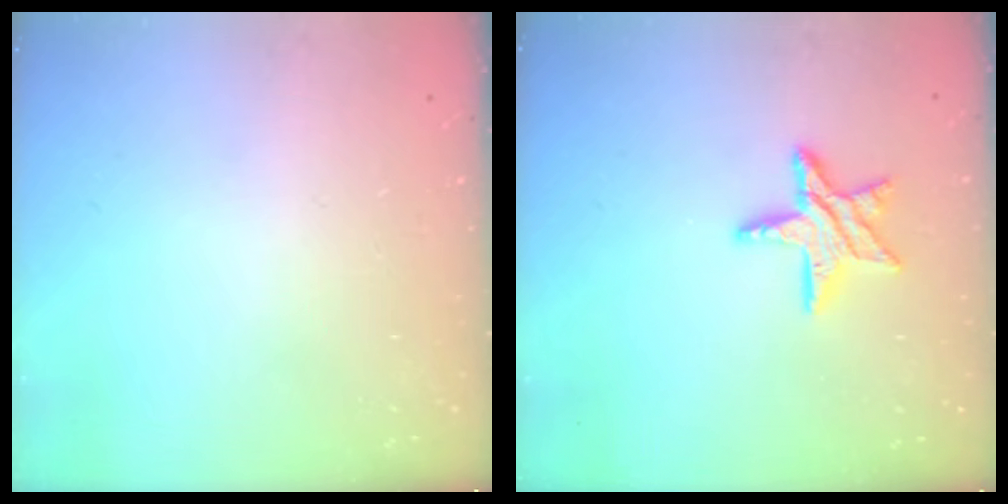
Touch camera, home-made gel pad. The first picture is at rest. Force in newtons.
{"total": 11.6, "press": 11.5, "slide": 0.8}